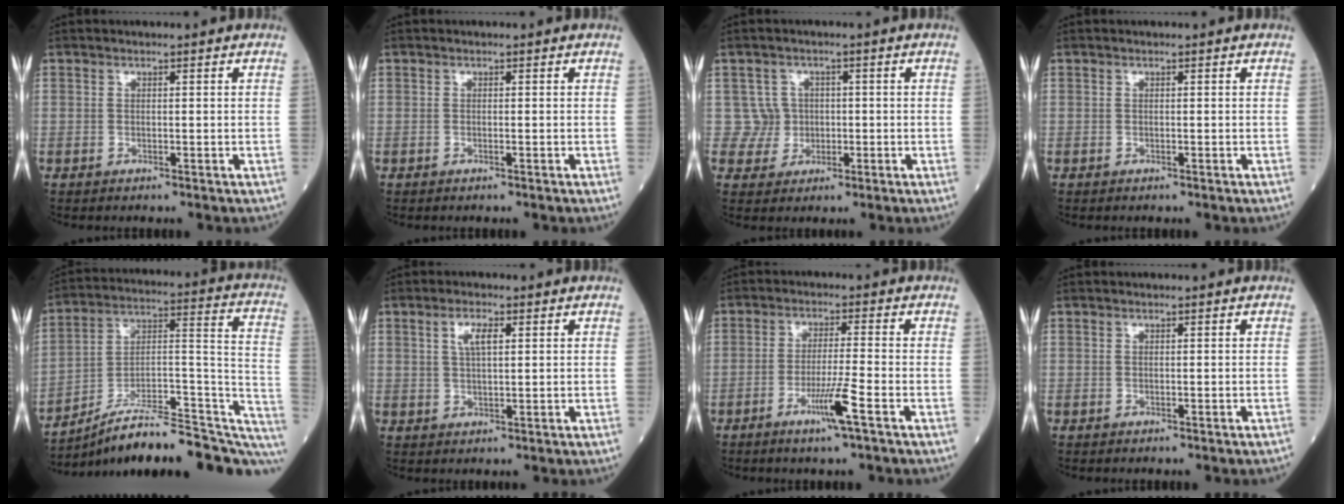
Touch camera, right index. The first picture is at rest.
{"total": 0.0}
{"total": 3.8, "force": [0.2, 3.8, -0.4], "torque": [0.029, 0.009, 0.002]}
{"total": 0.0}
{"total": 22.8, "force": [-17.8, 4.7, 13.5], "torque": [-0.131, 0.056, -0.265]}
{"total": 3.5, "force": [1.4, 1.0, 3.1], "torque": [-0.061, 0.004, 0.026]}
{"total": 4.1, "force": [-2.1, -0.6, 3.4], "torque": [-0.062, -0.008, -0.043]}
{"total": 0.0}